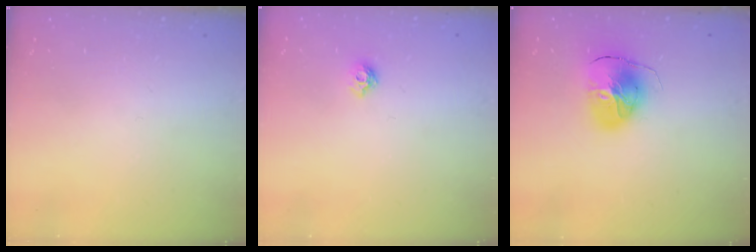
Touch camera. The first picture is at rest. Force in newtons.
{"total": 5.6, "press": 5.6, "slide": 0.9}
{"total": 11.3, "press": 11.2, "slide": 1.4}